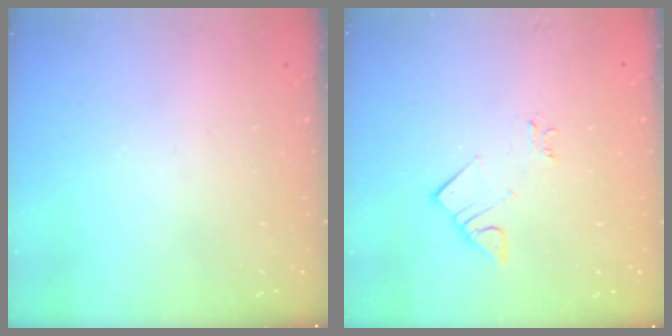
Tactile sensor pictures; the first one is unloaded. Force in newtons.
{"total": 3.3, "press": 3.3, "slide": 0.1}